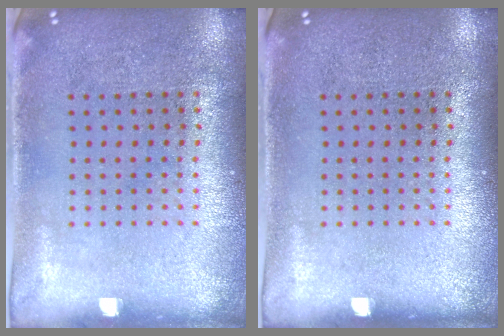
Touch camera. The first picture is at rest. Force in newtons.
{"total": 0.0}